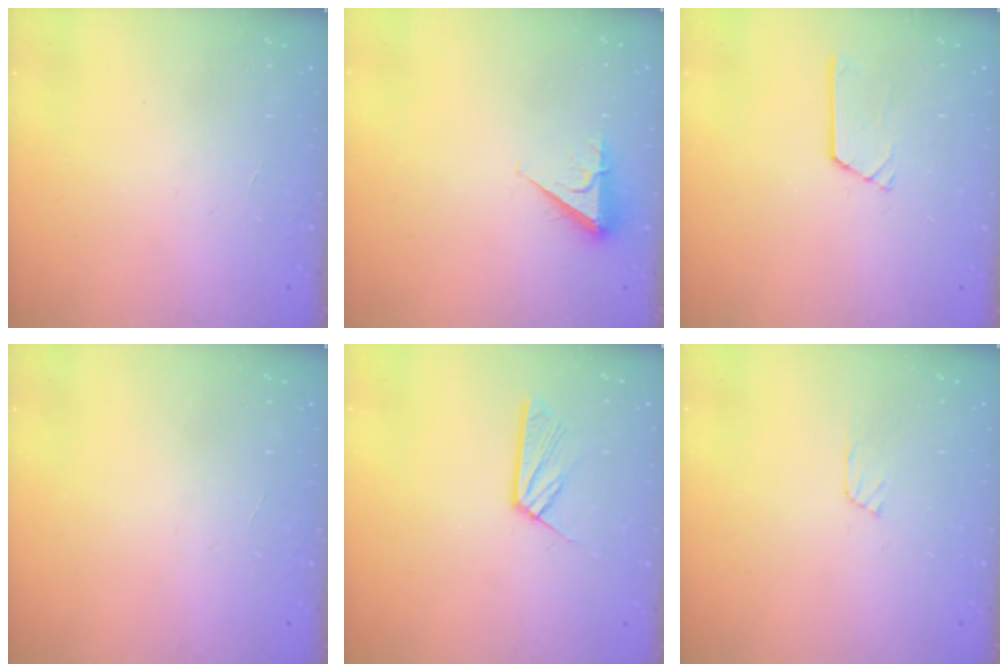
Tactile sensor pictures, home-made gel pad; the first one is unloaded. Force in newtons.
{"total": 4.4, "press": 4.3, "slide": 0.8}
{"total": 4.2, "press": 4.2, "slide": 0.3}
{"total": 0.0}
{"total": 6.3, "press": 6.3, "slide": 0.5}
{"total": 6.5, "press": 6.4, "slide": 0.7}